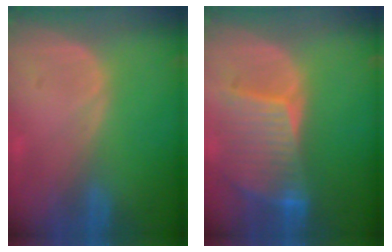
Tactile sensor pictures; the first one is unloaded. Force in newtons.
{"total": 9.0, "press": 8.0, "slide": 4.1}